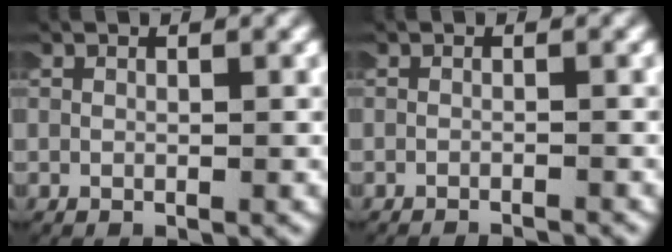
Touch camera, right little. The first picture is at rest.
{"total": 2.0, "force": [-2.0, 0.1, 0.0], "torque": [-0.003, -0.008, -0.028]}